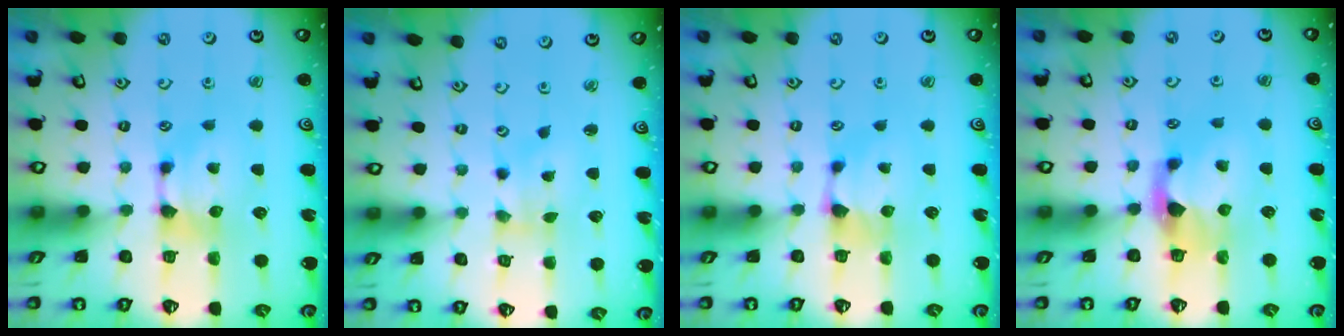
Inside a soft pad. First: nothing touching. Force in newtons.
{"total": 2.1, "press": 1.8, "slide": 1.1}
{"total": 1.1, "press": 0.9, "slide": 0.5}
{"total": 2.3, "press": 1.9, "slide": 1.2}